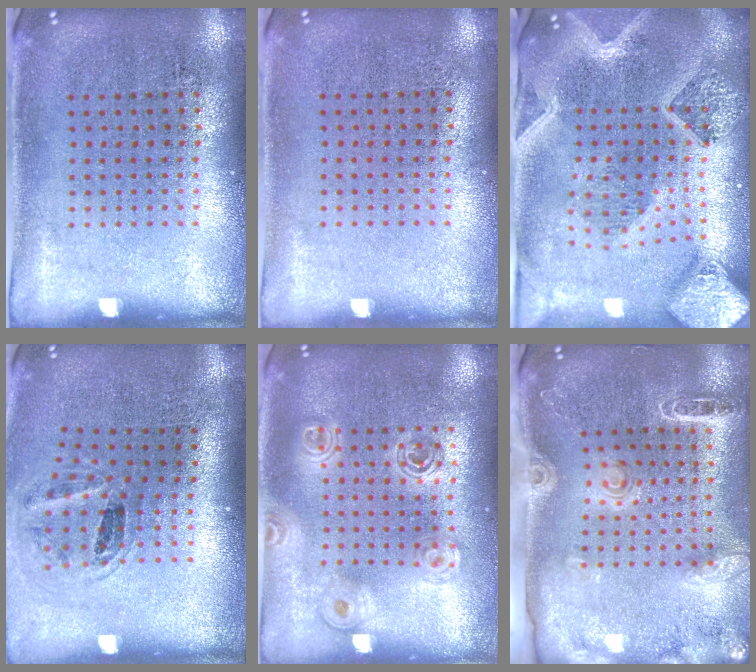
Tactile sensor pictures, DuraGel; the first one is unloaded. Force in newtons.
{"total": 0.0}
{"total": 3.9, "press": 3.1, "slide": 2.5}
{"total": 1.1, "press": 1.0, "slide": 0.5}
{"total": 1.7, "press": 1.5, "slide": 0.7}
{"total": 1.9, "press": 1.9, "slide": 0.3}